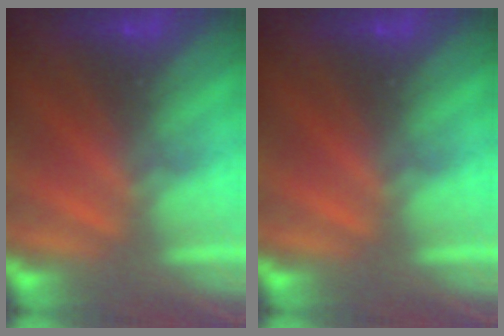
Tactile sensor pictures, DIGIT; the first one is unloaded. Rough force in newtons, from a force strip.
{"total": 0.0}